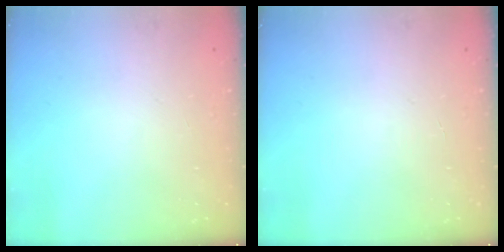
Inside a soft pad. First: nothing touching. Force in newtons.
{"total": 0.0}